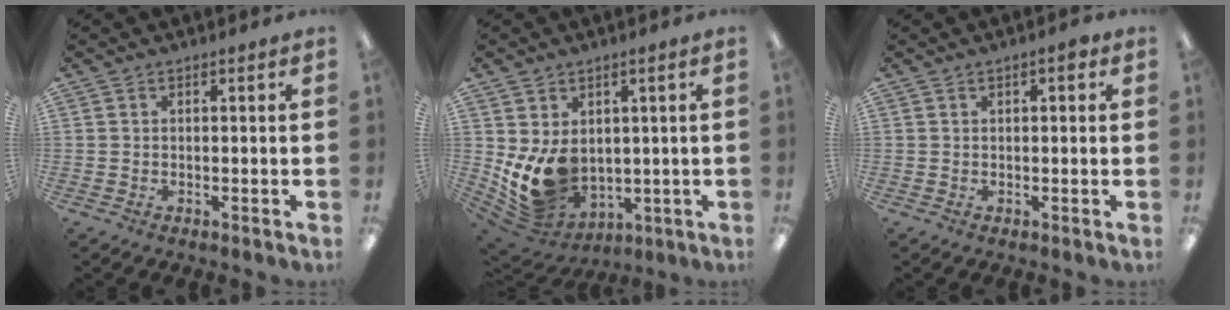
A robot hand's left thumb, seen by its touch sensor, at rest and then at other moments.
{"total": 11.1, "force": [0.7, 8.6, 6.9], "torque": [-0.136, -0.028, 0.021]}
{"total": 2.3, "force": [1.0, 1.0, 1.8], "torque": [-0.023, -0.003, 0.013]}